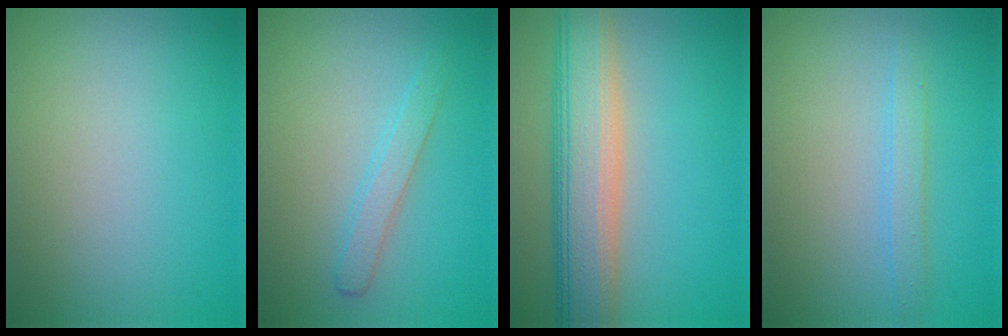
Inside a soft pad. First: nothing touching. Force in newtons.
{"total": 1.9, "press": 1.9, "slide": 0.1}
{"total": 8.4, "press": 8.4, "slide": 0.5}
{"total": 1.7, "press": 1.7, "slide": 0.1}